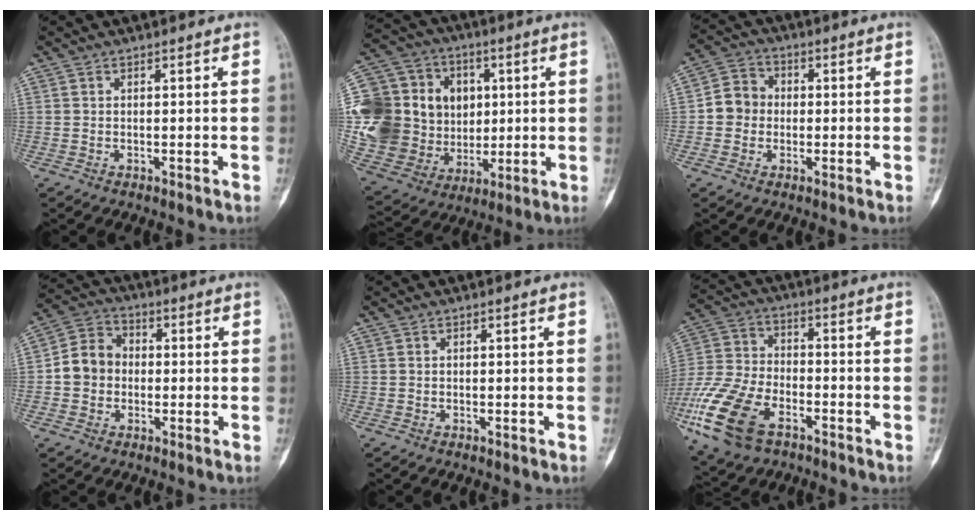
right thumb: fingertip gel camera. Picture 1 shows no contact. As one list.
[{"total": 25.4, "force": [2.4, 21.1, 14.0], "torque": [-0.261, 0.030, 0.066]}, {"total": 6.5, "force": [-0.4, 5.9, 2.6], "torque": [-0.019, 0.018, -0.019]}, {"total": 8.3, "force": [-0.6, 7.2, 4.0], "torque": [-0.047, 0.028, -0.024]}, {"total": 0.0}, {"total": 17.7, "force": [-8.5, 10.1, 11.8], "torque": [-0.251, 0.016, -0.162]}]